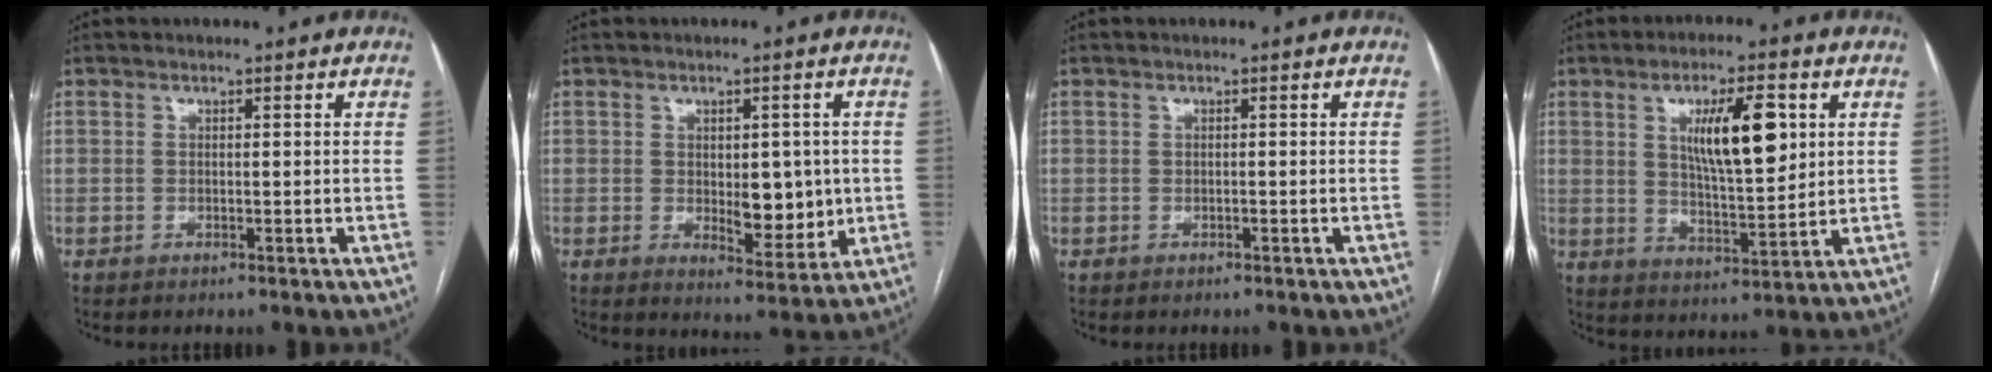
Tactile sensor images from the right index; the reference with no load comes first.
{"total": 7.2, "force": [-0.1, 3.5, 6.3], "torque": [-0.079, -0.001, 0.013]}
{"total": 0.0}
{"total": 10.9, "force": [3.5, 2.7, 10.0], "torque": [-0.171, 0.001, 0.064]}